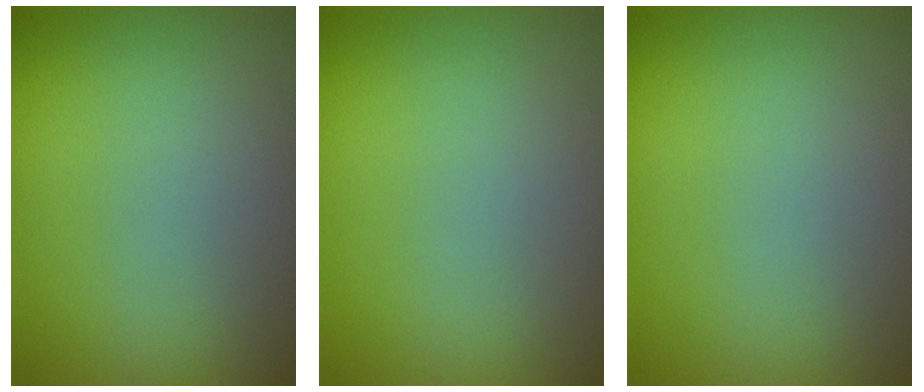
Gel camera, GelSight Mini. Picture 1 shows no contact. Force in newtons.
{"total": 0.0}
{"total": 0.0}